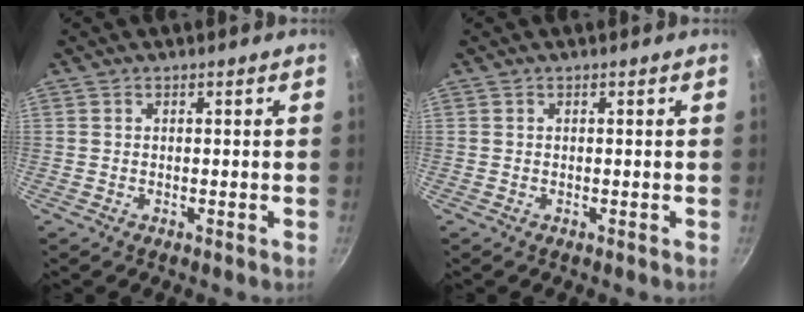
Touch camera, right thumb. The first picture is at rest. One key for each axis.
{"total": 0.0}